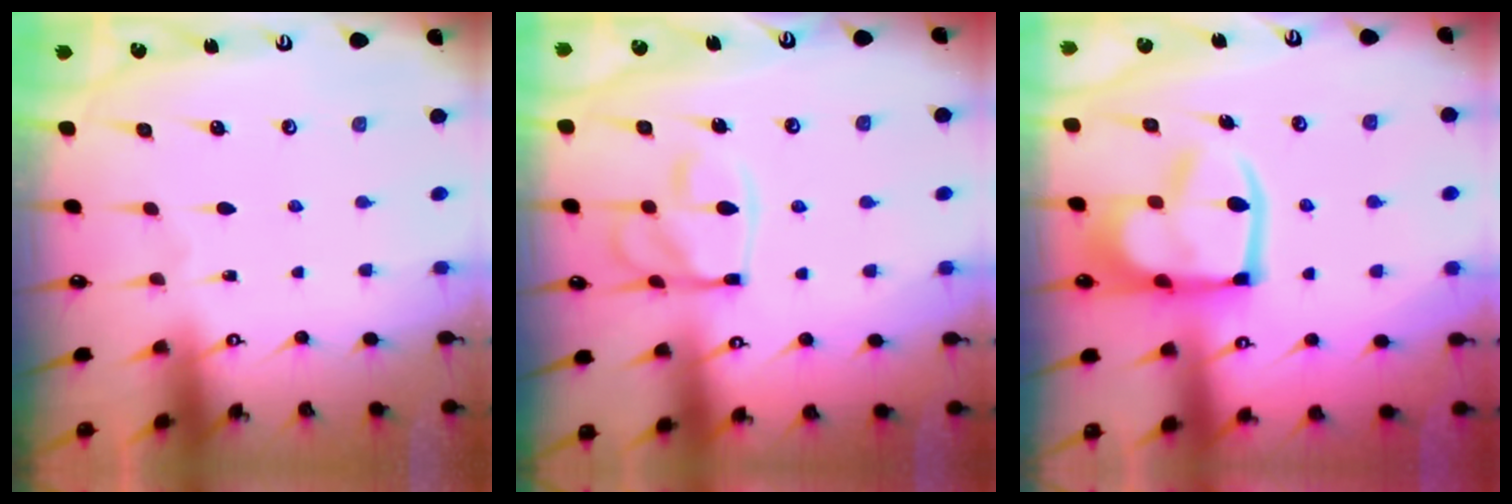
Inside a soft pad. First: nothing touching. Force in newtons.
{"total": 14.3, "press": 14.2, "slide": 1.6}
{"total": 12.3, "press": 12.2, "slide": 1.7}